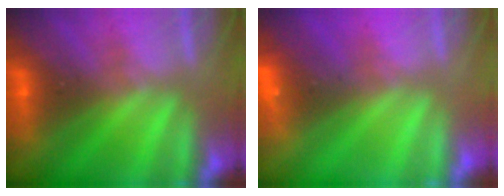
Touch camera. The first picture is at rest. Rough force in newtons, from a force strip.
{"total": 2.4}